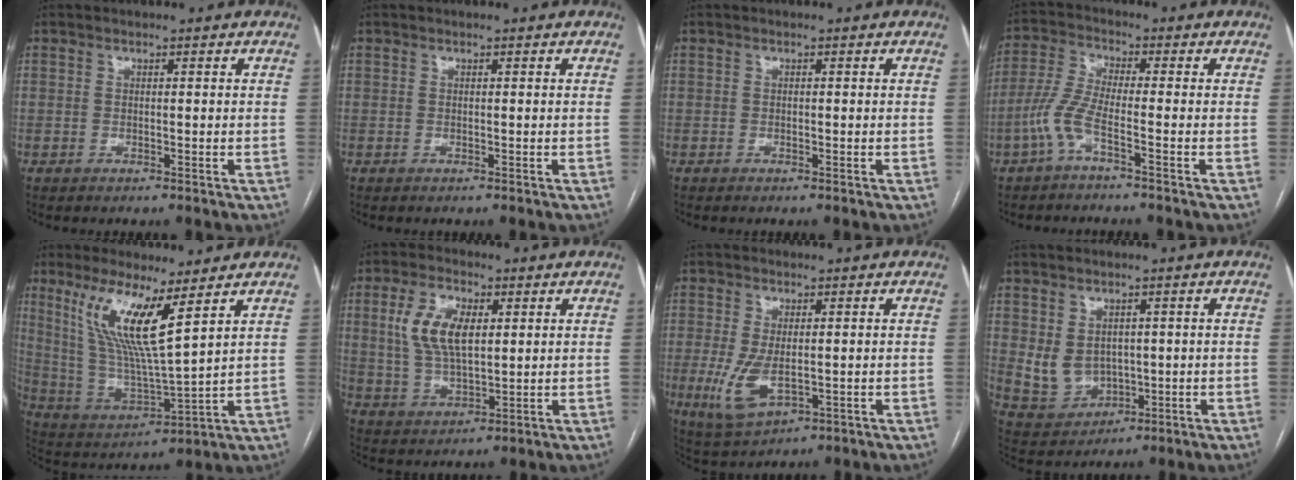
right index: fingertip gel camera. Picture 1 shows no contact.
{"total": 0.0}
{"total": 0.0}
{"total": 5.3, "force": [-2.7, 0.2, 4.6], "torque": [-0.113, 0.010, -0.061]}
{"total": 13.0, "force": [6.7, 0.9, 11.1], "torque": [-0.234, -0.011, 0.135]}
{"total": 9.2, "force": [2.4, 4.3, 7.8], "torque": [-0.168, 0.011, 0.049]}
{"total": 6.8, "force": [-1.0, 3.0, 6.1], "torque": [-0.132, -0.020, -0.005]}
{"total": 6.3, "force": [0.5, 5.3, 3.4], "torque": [-0.068, 0.008, 0.033]}